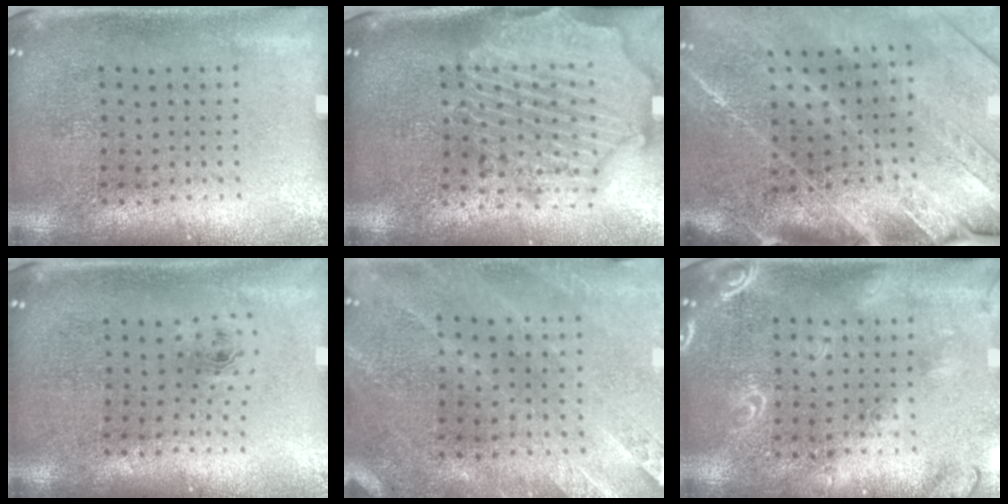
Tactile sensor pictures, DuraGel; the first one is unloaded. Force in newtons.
{"total": 3.2, "press": 2.7, "slide": 1.7}
{"total": 3.7, "press": 3.0, "slide": 2.1}
{"total": 0.8, "press": 0.4, "slide": 0.7}
{"total": 0.6, "press": 0.6, "slide": 0.2}
{"total": 1.8, "press": 1.8, "slide": 0.5}